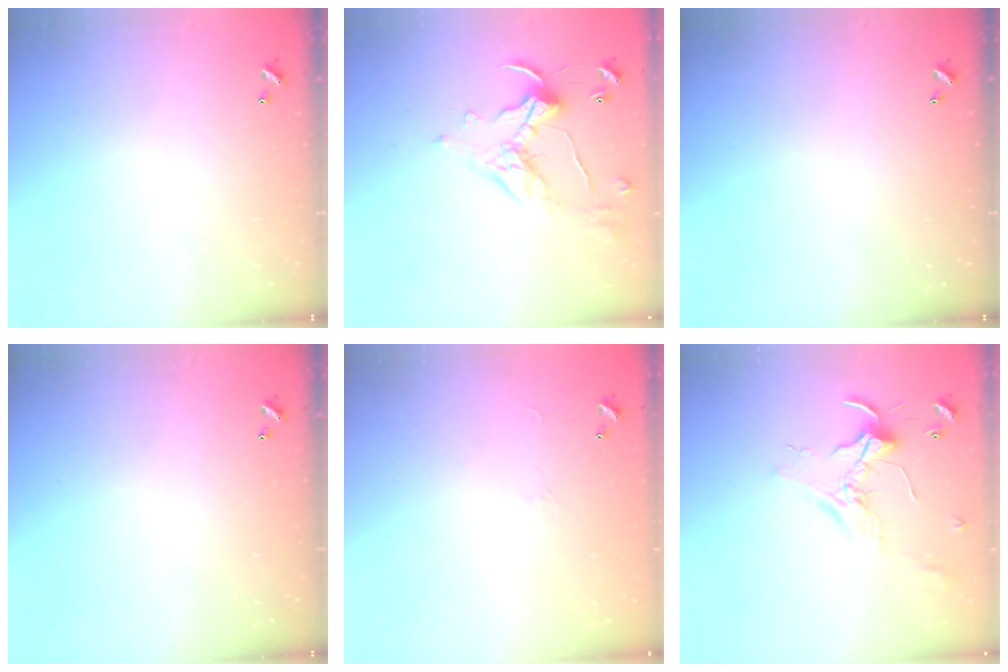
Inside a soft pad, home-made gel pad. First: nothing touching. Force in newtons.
{"total": 1.1, "press": 1.1, "slide": 0.1}
{"total": 0.0}
{"total": 0.0}
{"total": 6.6, "press": 6.6, "slide": 0.7}
{"total": 2.3, "press": 2.3, "slide": 0.5}